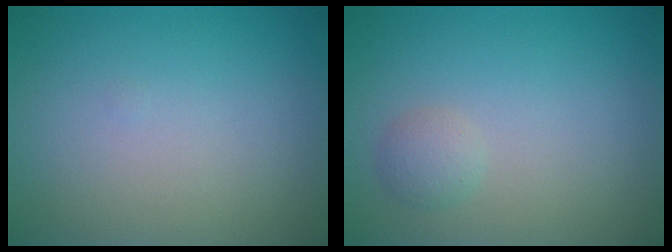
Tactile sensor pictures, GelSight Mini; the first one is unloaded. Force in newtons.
{"total": 1.3, "press": 1.3, "slide": 0.1}